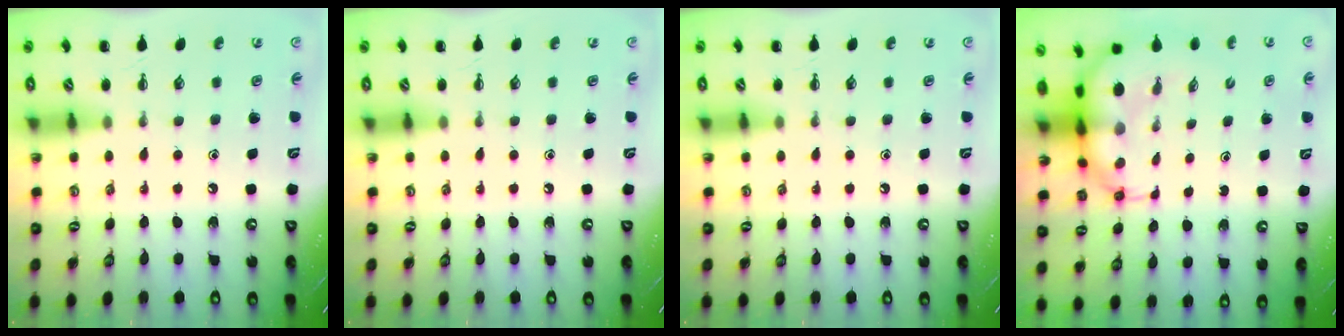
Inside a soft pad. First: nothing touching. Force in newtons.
{"total": 0.0}
{"total": 0.0}
{"total": 8.1, "press": 7.7, "slide": 2.4}